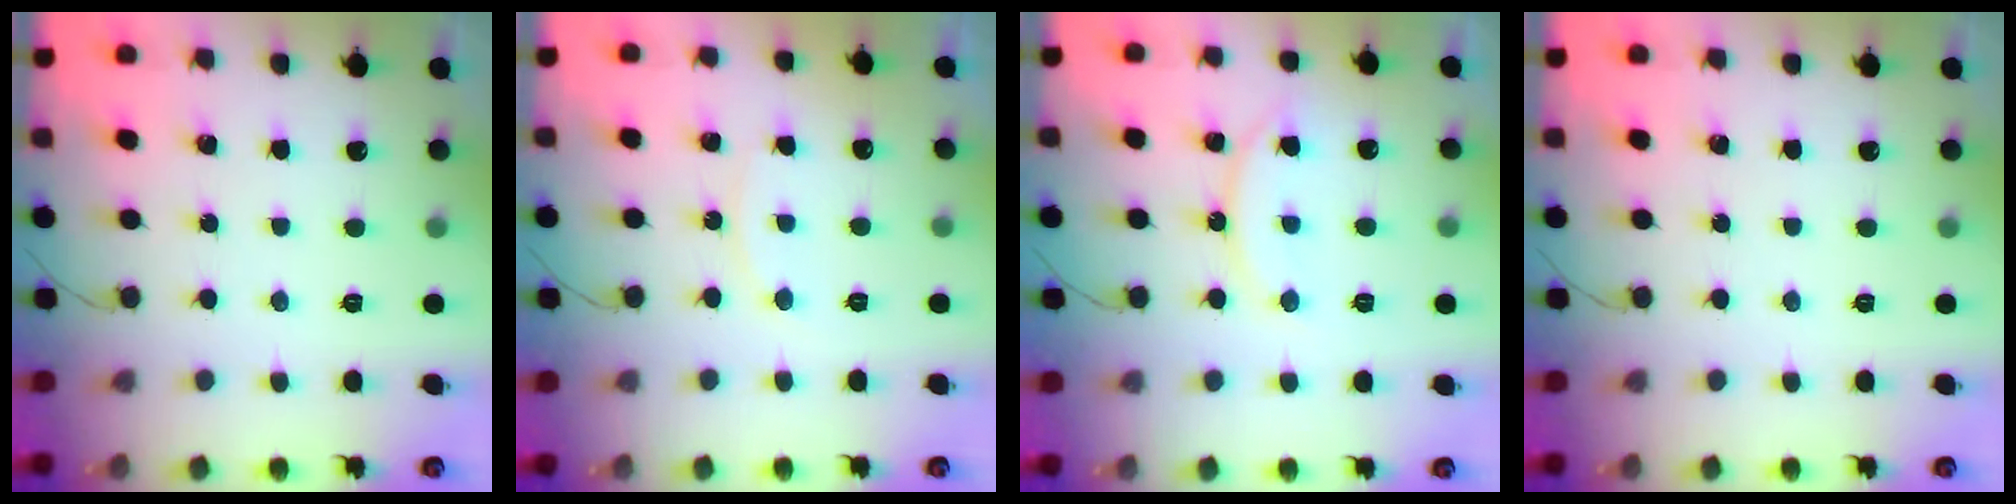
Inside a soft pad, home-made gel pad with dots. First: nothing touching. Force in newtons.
{"total": 7.0, "press": 7.0, "slide": 0.4}
{"total": 11.9, "press": 11.9, "slide": 0.8}
{"total": 0.0}